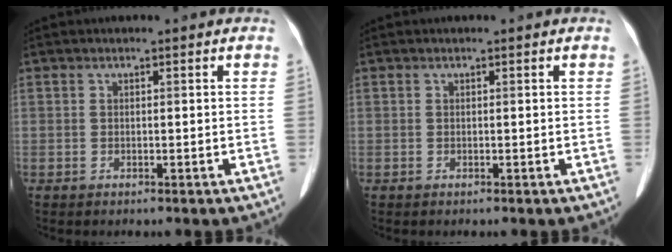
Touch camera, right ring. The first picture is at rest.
{"total": 0.0}